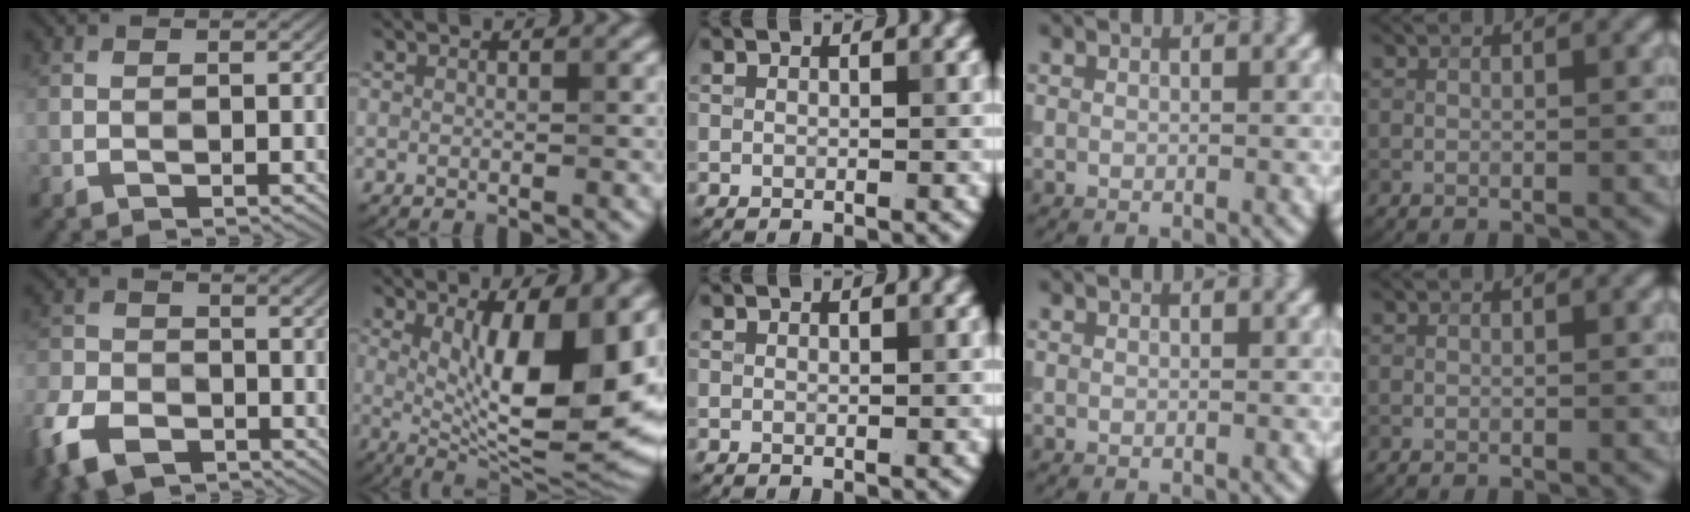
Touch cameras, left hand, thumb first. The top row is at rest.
{"thumb": {"total": 9.5, "force": [-4.8, 6.1, 5.6], "torque": [-0.139, -0.026, -0.098]}, "index": {"total": 12.7, "force": [1.9, 3.9, 11.9], "torque": [-0.167, -0.015, 0.034]}}